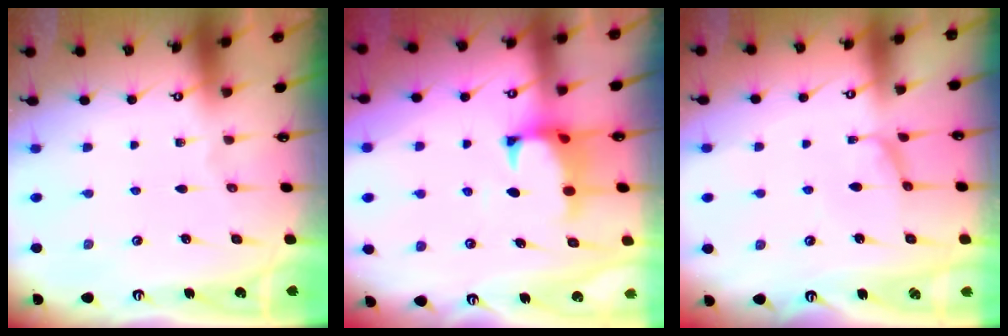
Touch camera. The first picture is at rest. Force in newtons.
{"total": 1.0, "press": 0.1, "slide": 1.0}
{"total": 1.5, "press": 1.3, "slide": 0.5}